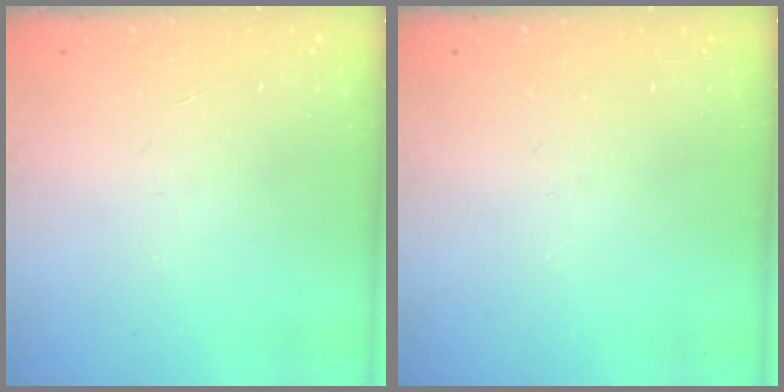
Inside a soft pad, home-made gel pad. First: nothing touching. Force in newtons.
{"total": 0.0}